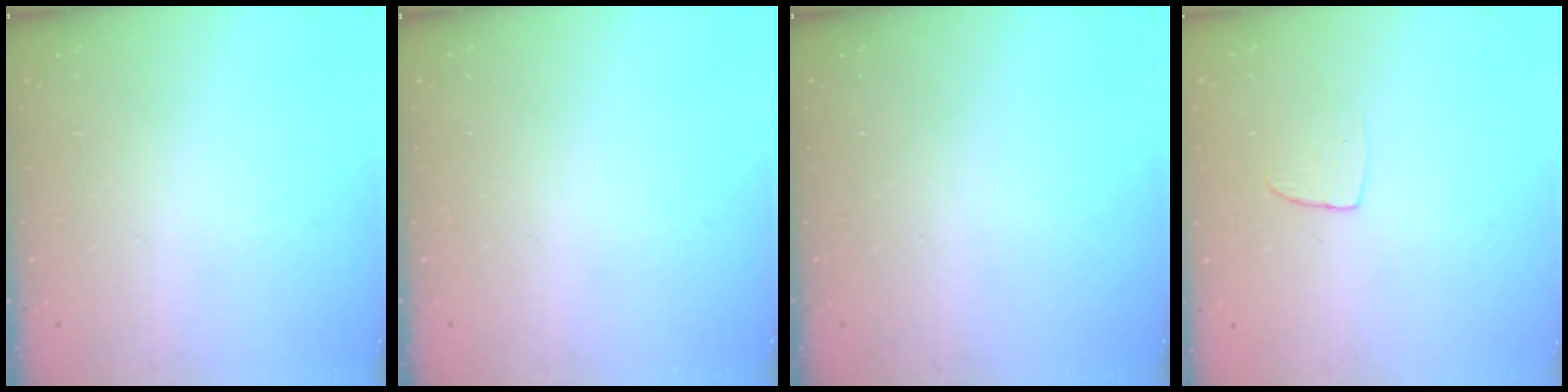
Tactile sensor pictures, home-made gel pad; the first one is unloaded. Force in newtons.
{"total": 0.0}
{"total": 0.0}
{"total": 3.3, "press": 3.3, "slide": 0.2}